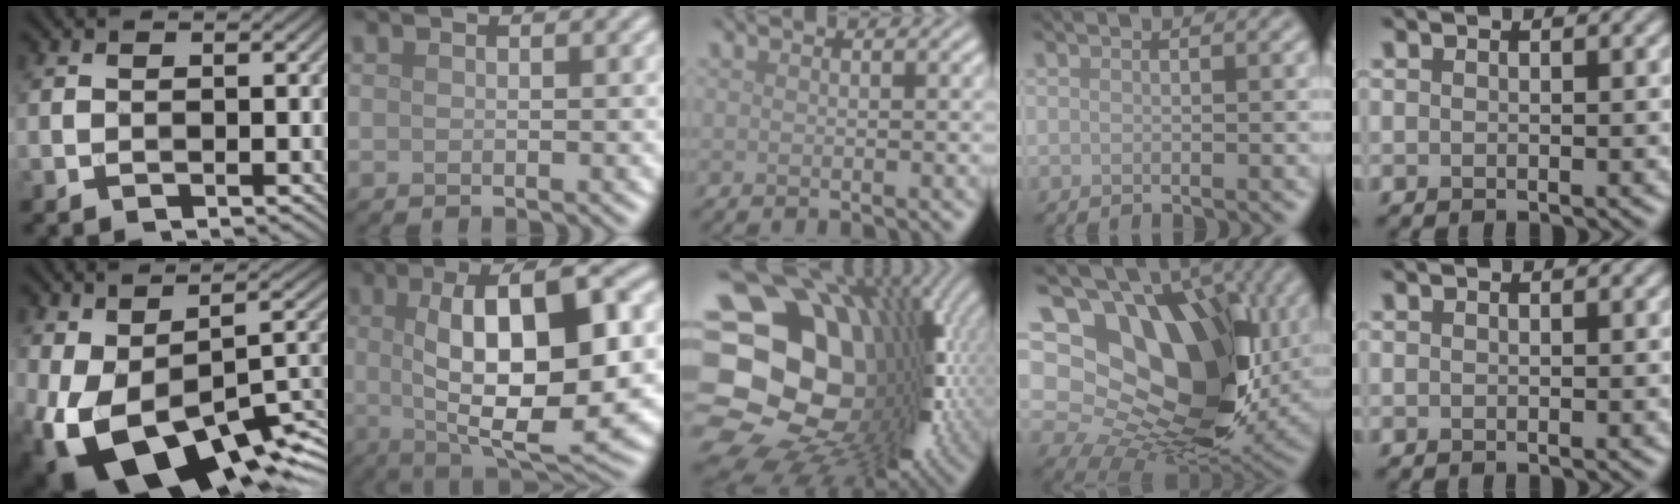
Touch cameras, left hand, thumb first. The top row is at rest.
{"thumb": {"total": 18.3, "force": [-6.1, 10.2, 13.9], "torque": [-0.264, -0.057, -0.077]}, "index": {"total": 13.3, "force": [0.9, 4.5, 12.4], "torque": [-0.167, 0.007, 0.009]}, "middle": {"total": 22.8, "force": [-2.6, 18.7, 12.8], "torque": [-0.214, -0.010, -0.073]}, "ring": {"total": 18.6, "force": [4.2, 13.2, 12.4], "torque": [-0.189, 0.012, 0.091]}}